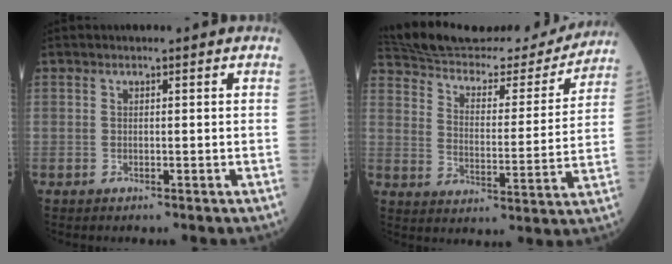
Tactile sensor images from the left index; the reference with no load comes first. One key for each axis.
{"total": 24.9, "fx": 23.4, "fy": 4.7, "fz": 7.1, "tx": -0.125, "ty": -0.028, "tz": 0.324}